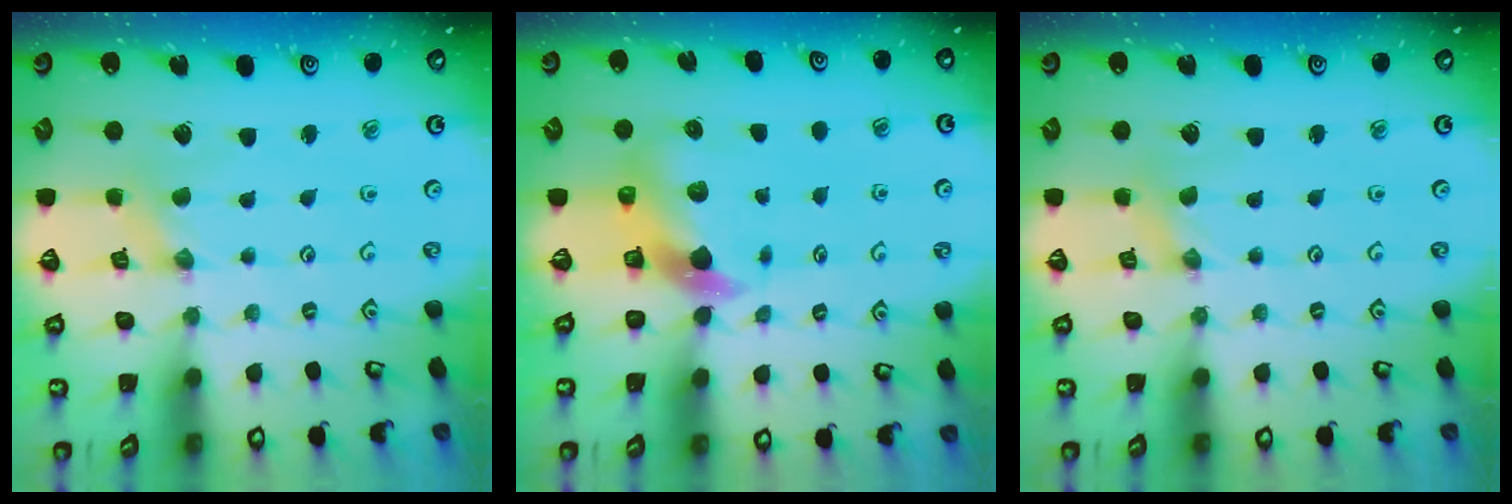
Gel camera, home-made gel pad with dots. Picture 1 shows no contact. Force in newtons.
{"total": 7.5, "press": 7.5, "slide": 0.8}
{"total": 0.0}